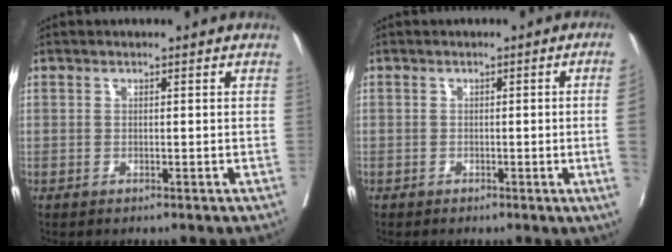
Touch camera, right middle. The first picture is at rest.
{"total": 3.5, "force": [-0.5, -1.1, 3.3], "torque": [-0.040, -0.007, -0.007]}